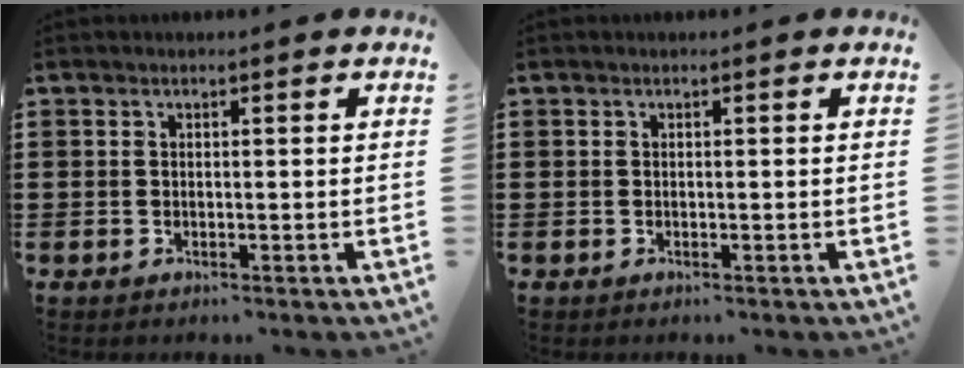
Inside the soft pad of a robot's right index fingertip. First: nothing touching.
{"total": 0.0}